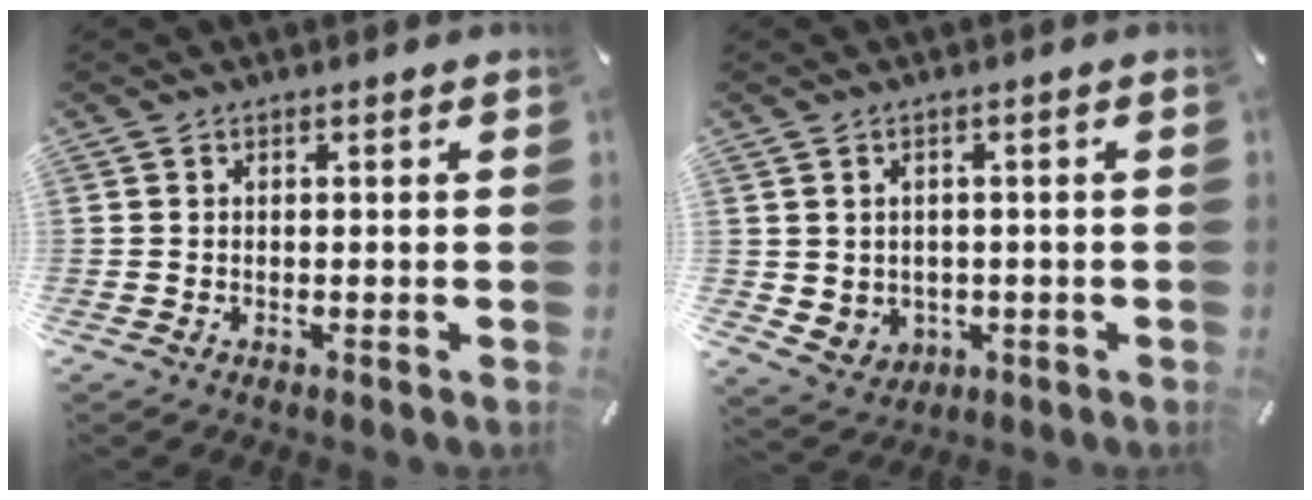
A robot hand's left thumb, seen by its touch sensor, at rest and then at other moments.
{"total": 3.9, "force": [1.1, 3.7, 0.4], "torque": [-0.009, -0.005, 0.020]}